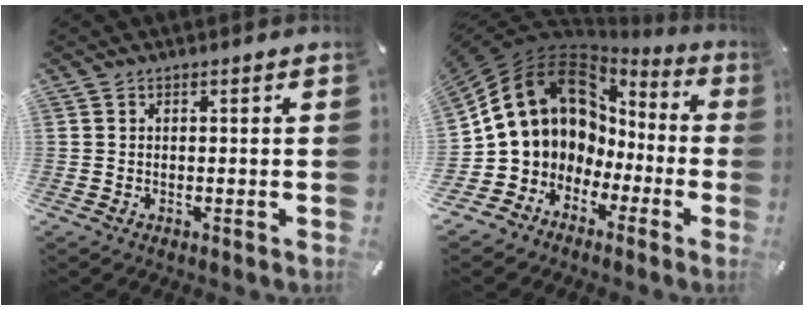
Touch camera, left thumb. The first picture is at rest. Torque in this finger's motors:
{"motor_torque": [0.22, 3.46, 1.68, 0.19, 0.75]}